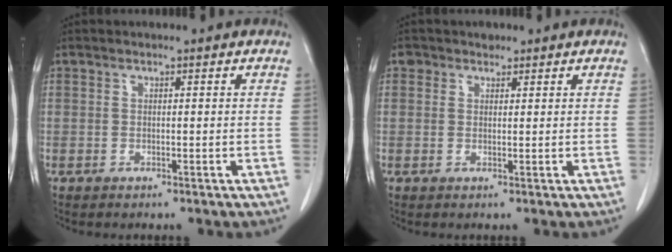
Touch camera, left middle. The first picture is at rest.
{"total": 1.7, "force": [1.1, 1.3, 0.1], "torque": [0.004, 0.001, 0.012]}